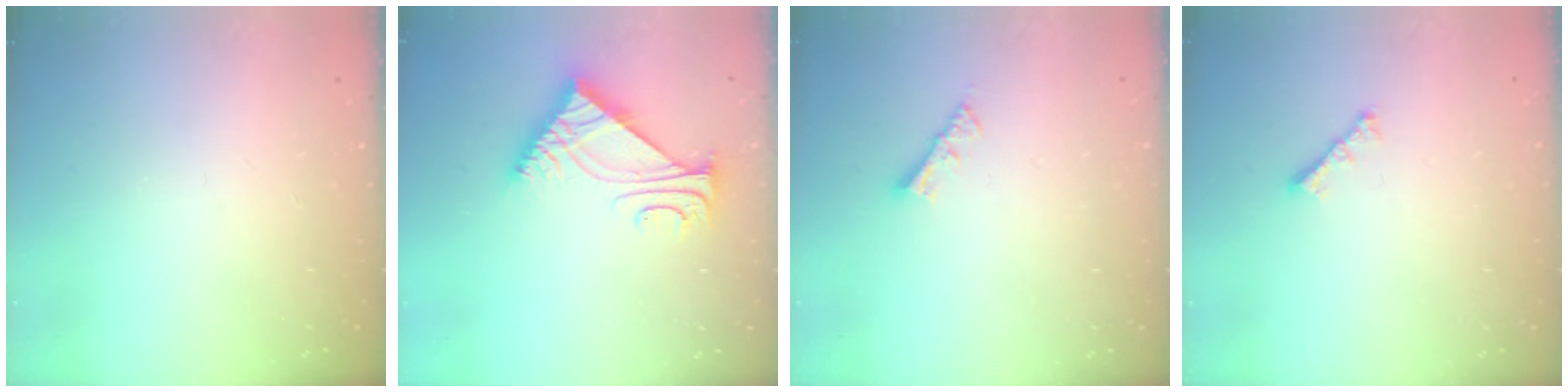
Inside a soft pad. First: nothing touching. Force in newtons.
{"total": 7.1, "press": 7.1, "slide": 0.2}
{"total": 4.2, "press": 4.2, "slide": 0.3}
{"total": 2.8, "press": 2.7, "slide": 0.6}